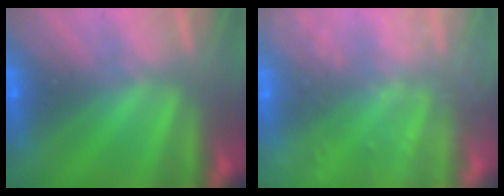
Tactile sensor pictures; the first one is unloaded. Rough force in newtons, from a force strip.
{"total": 8.3}